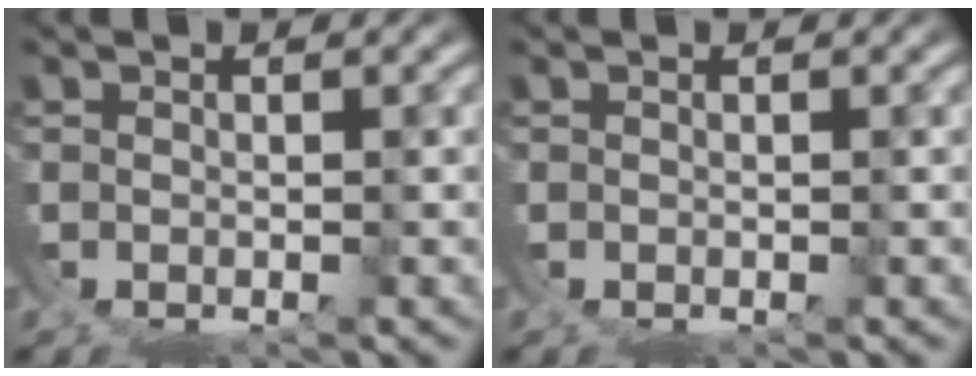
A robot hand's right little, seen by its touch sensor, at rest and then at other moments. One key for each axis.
{"total": 0.0}